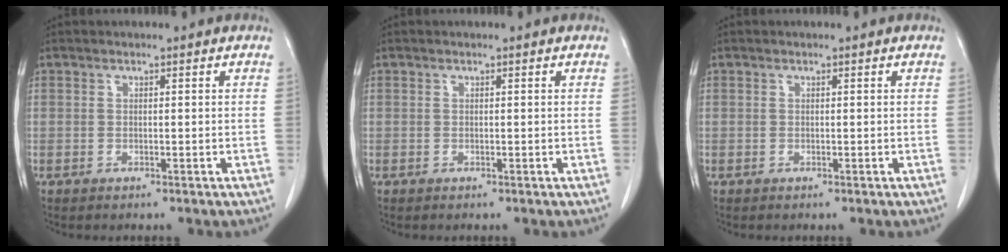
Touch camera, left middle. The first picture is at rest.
{"total": 0.0}
{"total": 0.0}